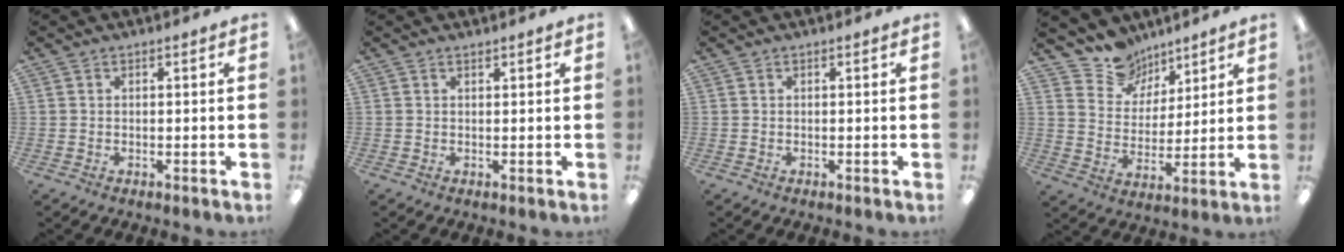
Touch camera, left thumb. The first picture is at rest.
{"total": 0.7, "force": [0.7, 0.2, 0.1], "torque": [-0.003, 0.000, 0.013]}
{"total": 0.0}
{"total": 11.6, "force": [9.4, 6.8, 1.0], "torque": [-0.032, -0.078, 0.182]}